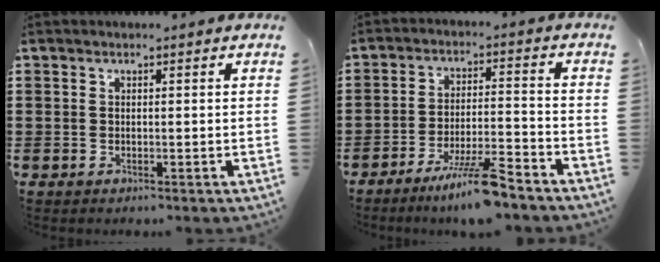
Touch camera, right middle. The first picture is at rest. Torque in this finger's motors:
{"motor_torque": [1.23, -0.91, 0.48, 0.08]}